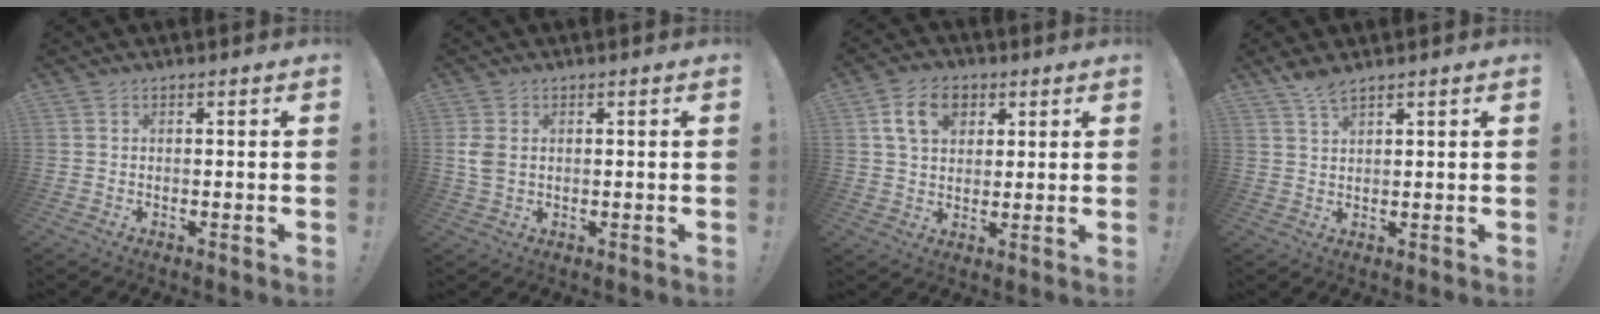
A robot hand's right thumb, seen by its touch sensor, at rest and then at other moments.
{"total": 4.1, "force": [0.8, 2.8, 2.9], "torque": [-0.053, 0.004, 0.017]}
{"total": 9.8, "force": [4.3, 6.7, 5.7], "torque": [-0.087, -0.001, 0.082]}
{"total": 3.6, "force": [2.9, 0.8, 2.0], "torque": [-0.042, -0.014, 0.053]}